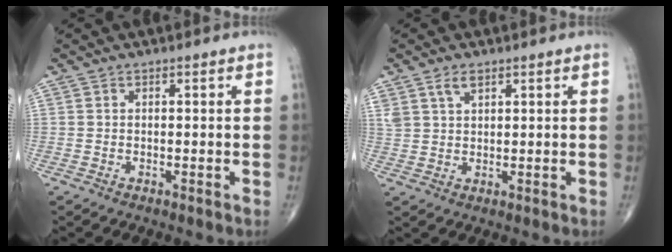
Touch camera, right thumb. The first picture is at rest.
{"total": 3.8, "force": [2.4, 1.9, 2.2], "torque": [-0.043, -0.005, 0.051]}